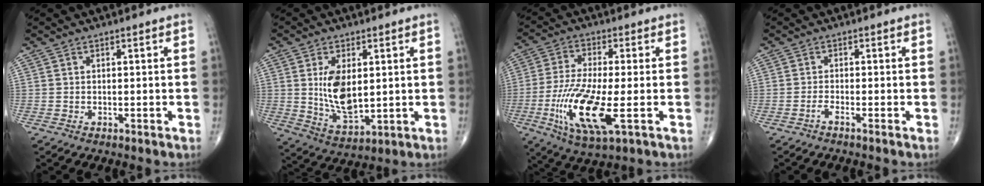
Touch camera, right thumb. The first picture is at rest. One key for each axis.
{"total": 10.4, "fx": 1.6, "fy": 5.6, "fz": 8.6, "tx": -0.145, "ty": -0.020, "tz": 0.043}
{"total": 14.5, "fx": -3.6, "fy": 4.0, "fz": 13.5, "tx": -0.289, "ty": -0.012, "tz": -0.066}
{"total": 1.1, "fx": -0.8, "fy": -0.2, "fz": 0.7, "tx": -0.021, "ty": 0.004, "tz": -0.019}